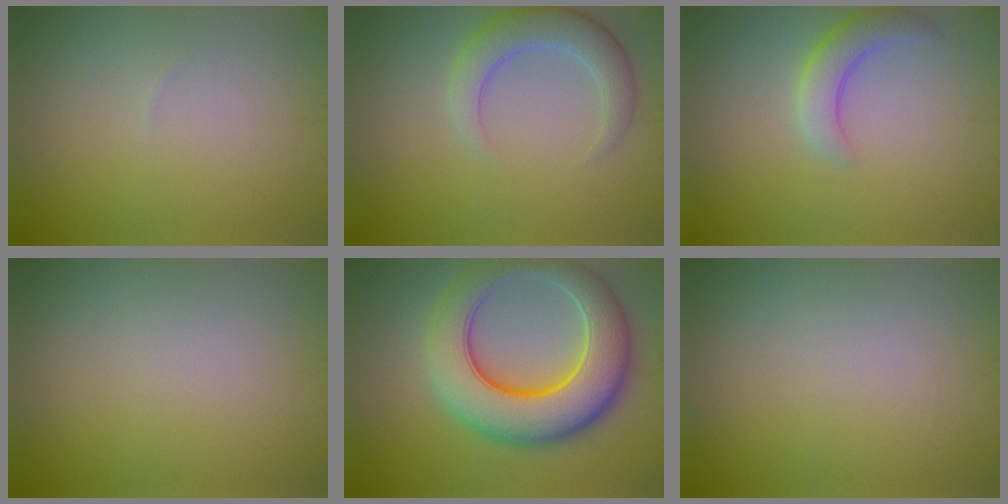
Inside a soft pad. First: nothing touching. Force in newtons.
{"total": 4.0, "press": 3.9, "slide": 0.4}
{"total": 3.1, "press": 3.1, "slide": 0.2}
{"total": 0.0}
{"total": 10.5, "press": 10.5, "slide": 0.2}
{"total": 0.0}